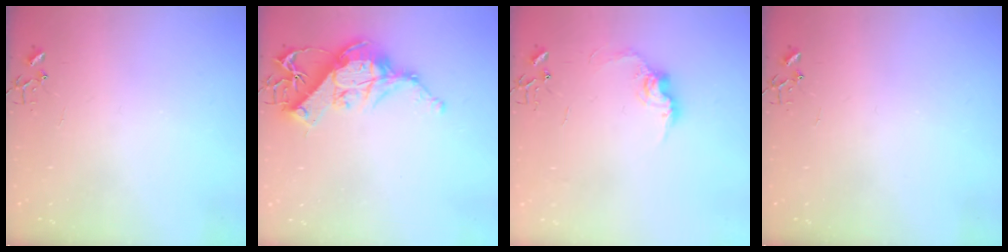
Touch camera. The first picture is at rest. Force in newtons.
{"total": 15.3, "press": 15.1, "slide": 2.1}
{"total": 10.1, "press": 10.0, "slide": 0.5}
{"total": 0.0}